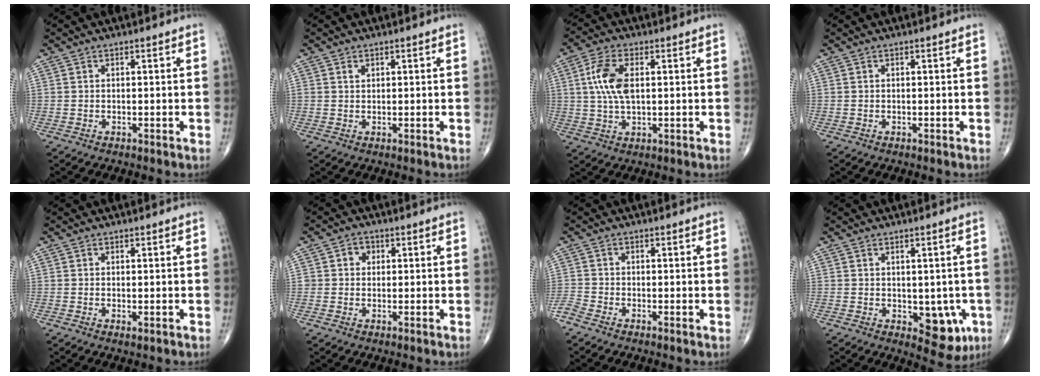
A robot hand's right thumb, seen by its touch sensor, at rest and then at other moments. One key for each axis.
{"total": 1.0, "fx": 0.6, "fy": 0.7, "fz": 0.4, "tx": 0.001, "ty": -0.003, "tz": 0.010}
{"total": 8.2, "fx": 1.6, "fy": 4.0, "fz": 7.0, "tx": -0.152, "ty": 0.004, "tz": 0.030}
{"total": 0.0}
{"total": 0.7, "fx": -0.1, "fy": 0.3, "fz": 0.6, "tx": -0.015, "ty": -0.004, "tz": -0.001}
{"total": 2.6, "fx": 0.5, "fy": 2.3, "fz": 0.9, "tx": 0.005, "ty": 0.003, "tz": 0.003}
{"total": 2.4, "fx": -1.6, "fy": 0.8, "fz": 1.5, "tx": -0.038, "ty": -0.005, "tz": -0.043}
{"total": 7.6, "fx": -1.7, "fy": 4.5, "fz": 5.9, "tx": -0.033, "ty": -0.008, "tz": -0.011}